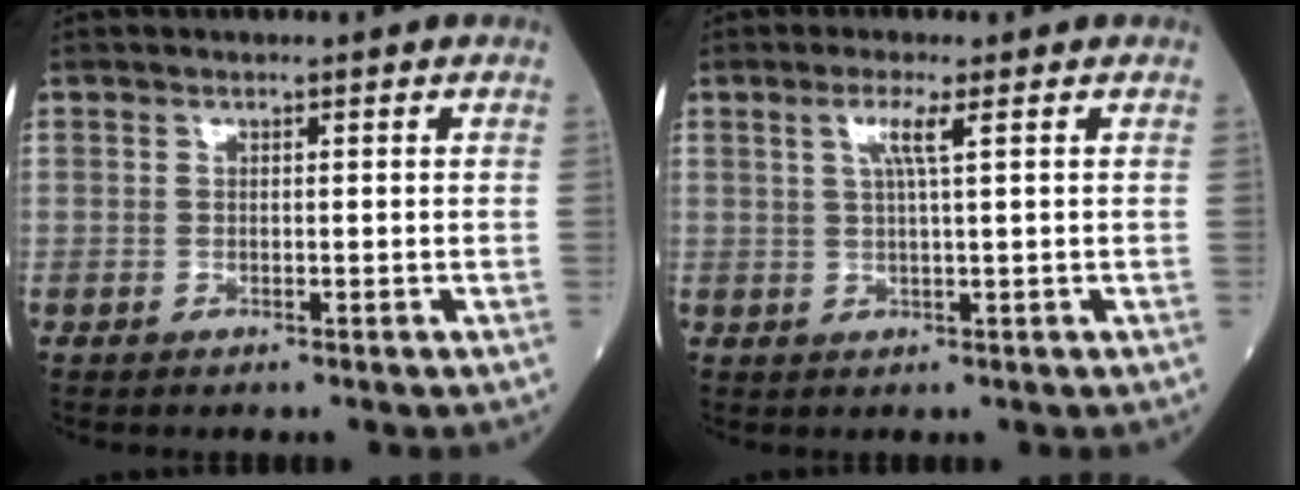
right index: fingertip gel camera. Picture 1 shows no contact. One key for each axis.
{"total": 3.2, "fx": 1.2, "fy": -0.4, "fz": 2.9, "tx": -0.060, "ty": 0.003, "tz": 0.022}